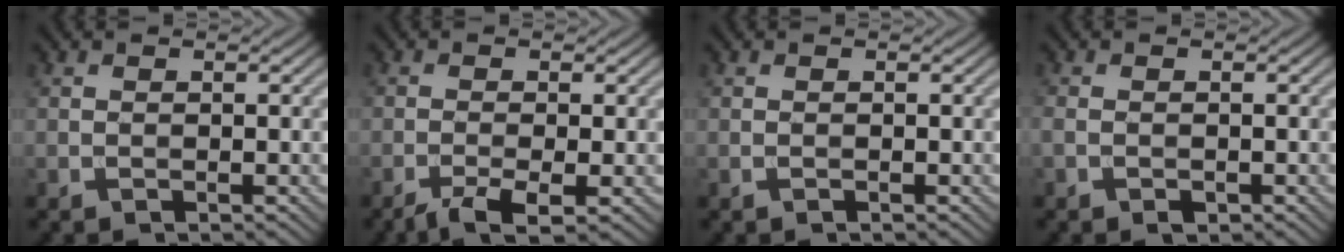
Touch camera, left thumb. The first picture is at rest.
{"total": 3.5, "force": [-2.2, 0.6, 2.7], "torque": [-0.052, -0.003, -0.042]}
{"total": 0.0}
{"total": 2.1, "force": [-1.1, 1.2, 1.3], "torque": [-0.034, -0.006, -0.022]}